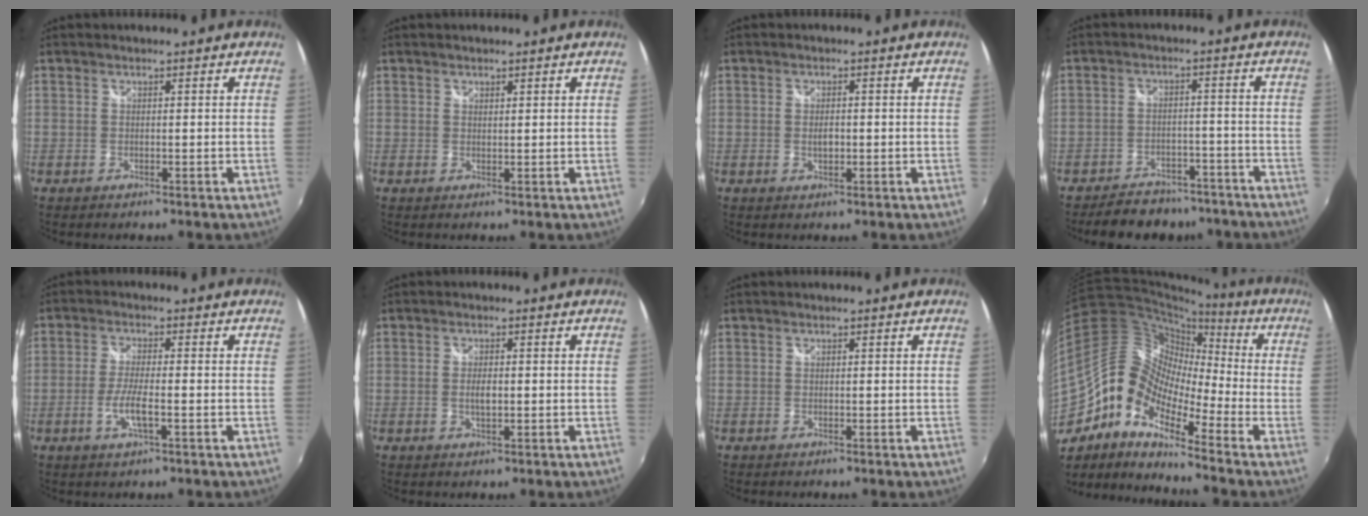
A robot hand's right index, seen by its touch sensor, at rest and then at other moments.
{"total": 0.7, "force": [0.6, 0.3, 0.1], "torque": [-0.002, 0.000, 0.010]}
{"total": 1.9, "force": [-0.2, 1.1, 1.6], "torque": [-0.025, 0.000, -0.005]}
{"total": 12.4, "force": [-10.2, 6.1, 3.4], "torque": [-0.085, 0.023, -0.127]}
{"total": 5.0, "force": [-1.8, 0.8, 4.6], "torque": [-0.096, -0.007, -0.035]}
{"total": 2.3, "force": [-0.3, 0.9, 2.1], "torque": [-0.037, -0.002, -0.004]}
{"total": 0.0}
{"total": 14.3, "force": [-6.6, 7.5, 10.3], "torque": [-0.177, 0.013, -0.149]}